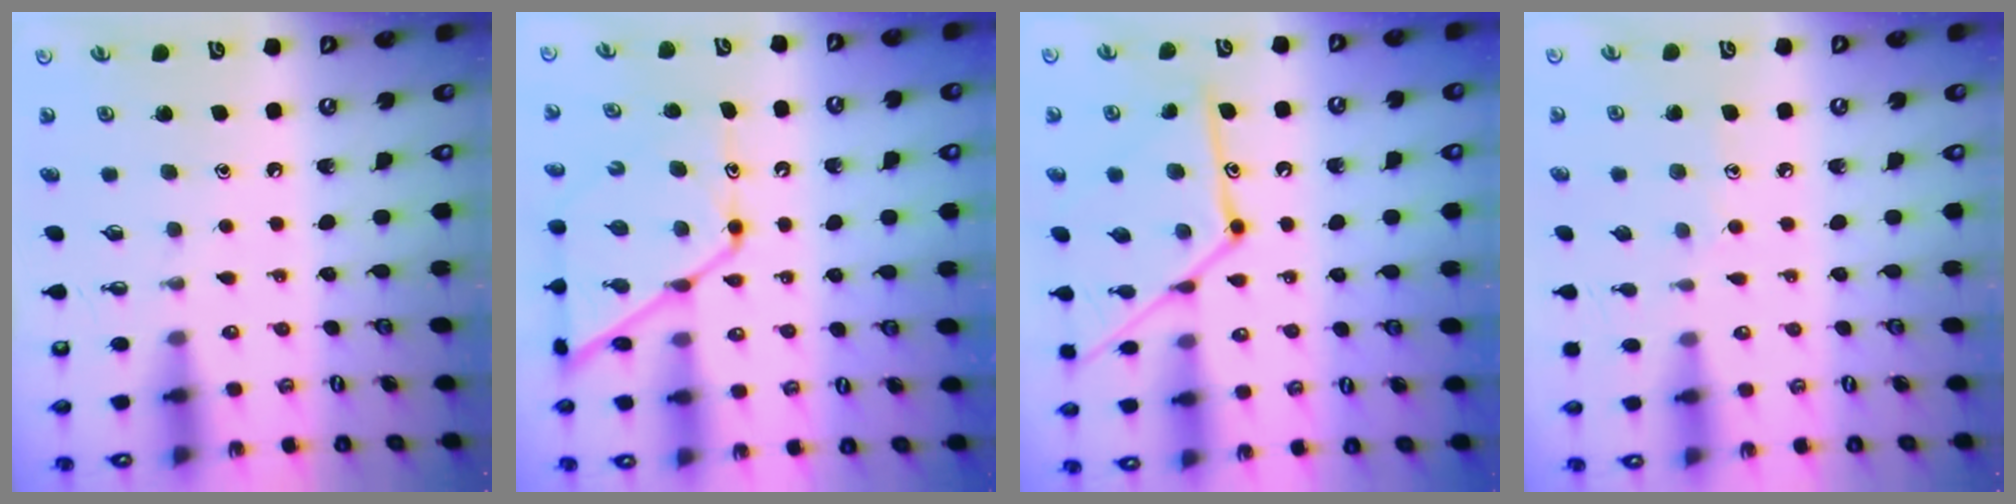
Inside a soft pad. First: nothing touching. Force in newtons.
{"total": 14.8, "press": 14.8, "slide": 1.1}
{"total": 16.2, "press": 16.2, "slide": 1.2}
{"total": 6.1, "press": 6.0, "slide": 0.5}